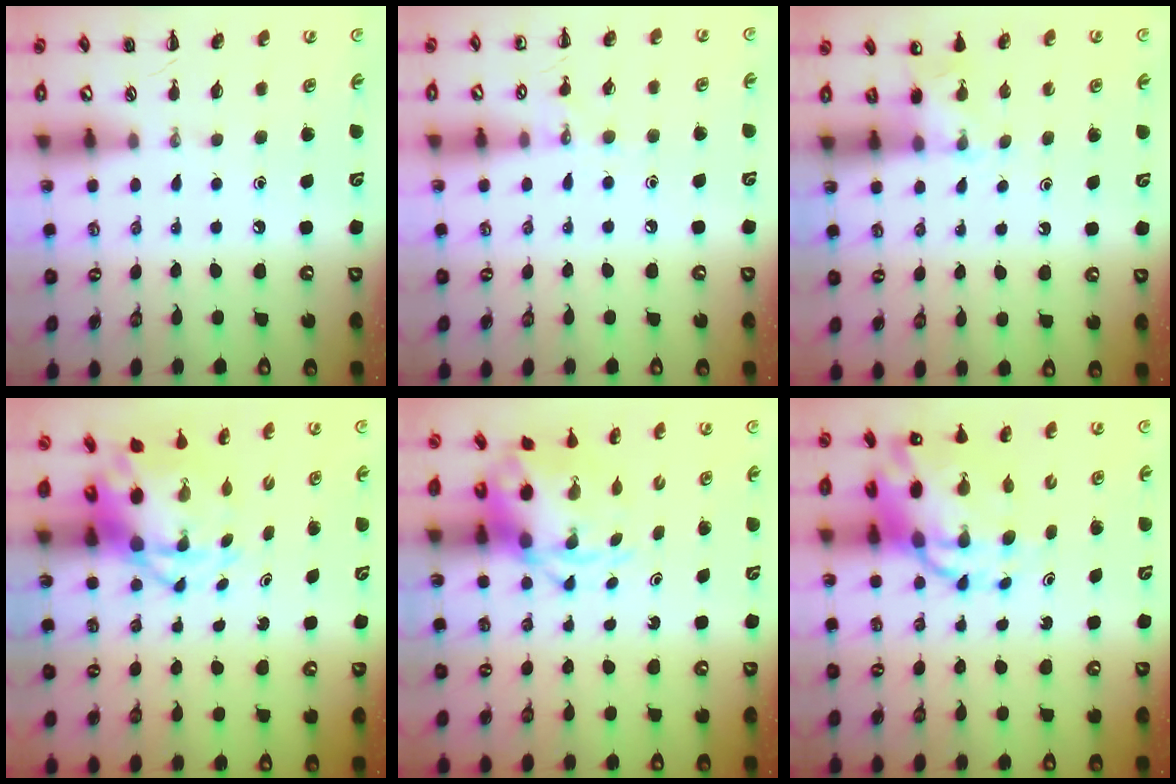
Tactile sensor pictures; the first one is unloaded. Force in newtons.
{"total": 7.1, "press": 6.8, "slide": 1.9}
{"total": 4.9, "press": 4.8, "slide": 1.0}
{"total": 5.0, "press": 4.8, "slide": 1.6}
{"total": 4.5, "press": 4.4, "slide": 0.8}
{"total": 11.8, "press": 11.3, "slide": 3.2}